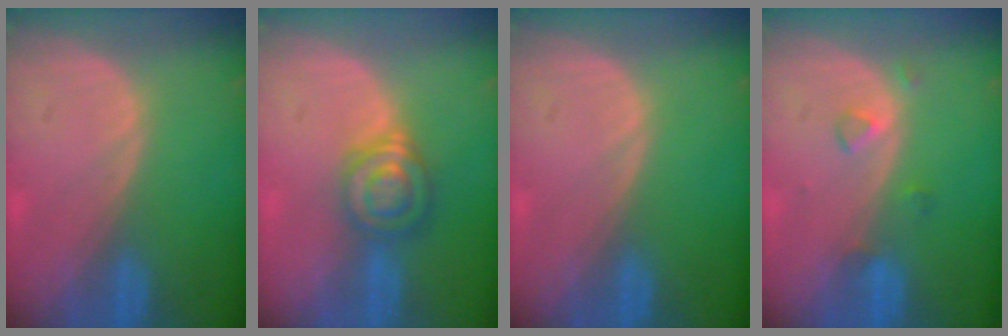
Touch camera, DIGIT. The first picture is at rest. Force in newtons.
{"total": 6.5, "press": 5.8, "slide": 3.0}
{"total": 0.0}
{"total": 2.1, "press": 2.1, "slide": 0.1}